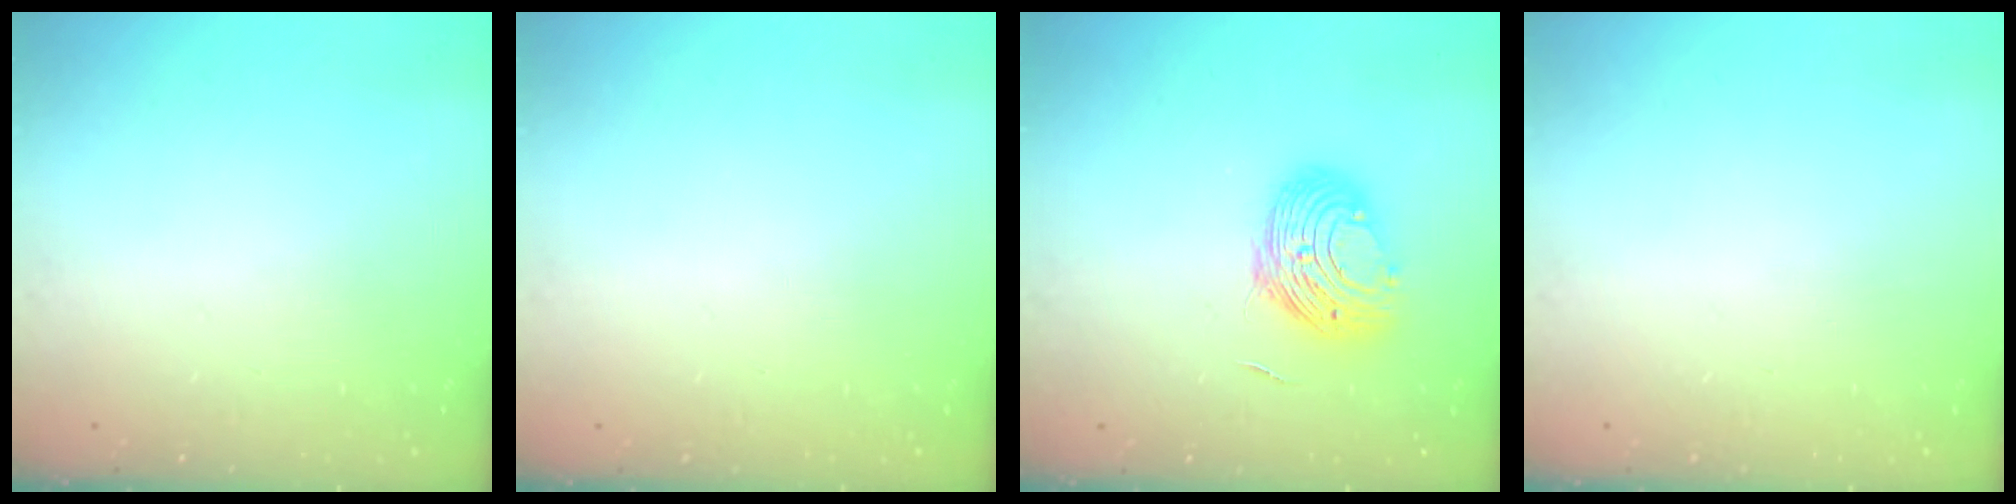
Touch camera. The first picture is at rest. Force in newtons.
{"total": 0.0}
{"total": 10.4, "press": 10.4, "slide": 0.4}
{"total": 0.0}